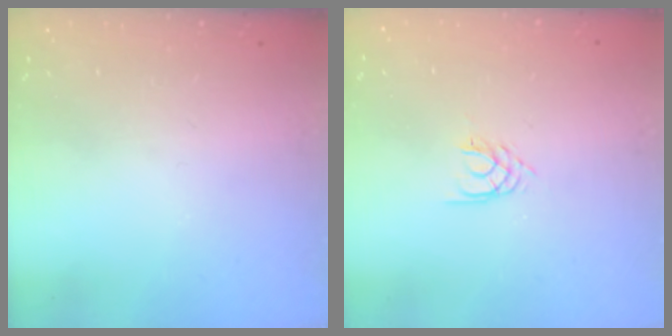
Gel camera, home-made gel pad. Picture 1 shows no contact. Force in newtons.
{"total": 2.1, "press": 2.0, "slide": 0.3}